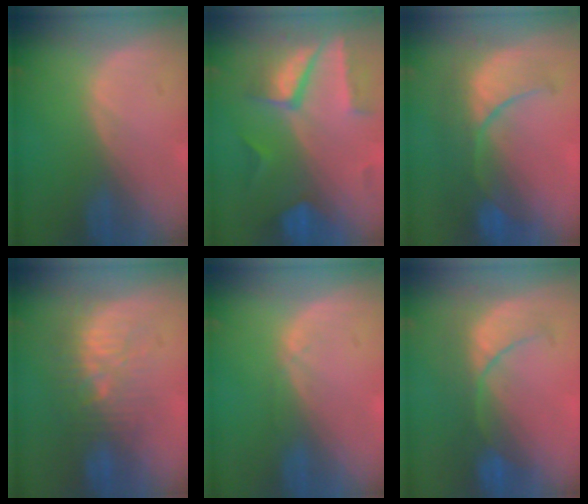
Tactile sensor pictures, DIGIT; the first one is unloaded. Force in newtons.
{"total": 9.3, "press": 8.2, "slide": 4.3}
{"total": 9.7, "press": 9.2, "slide": 3.1}
{"total": 9.1, "press": 8.7, "slide": 2.6}
{"total": 0.9, "press": 0.8, "slide": 0.2}
{"total": 7.9, "press": 7.7, "slide": 1.6}